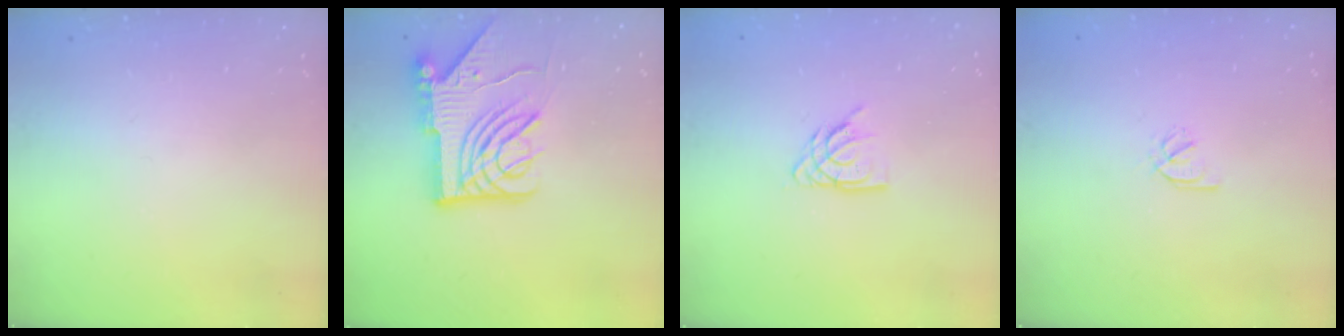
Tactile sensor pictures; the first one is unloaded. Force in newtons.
{"total": 12.2, "press": 12.1, "slide": 1.4}
{"total": 7.1, "press": 7.0, "slide": 0.6}
{"total": 2.1, "press": 1.9, "slide": 0.8}